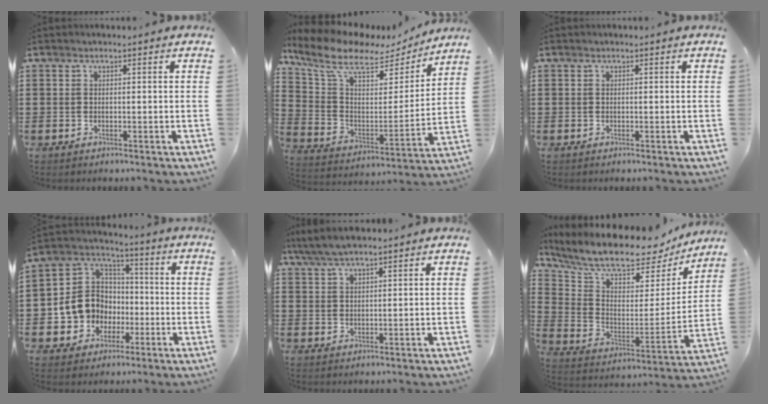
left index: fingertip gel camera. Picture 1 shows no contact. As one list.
[{"total": 9.6, "force": [7.2, 3.3, 5.5], "torque": [-0.141, -0.041, 0.120]}, {"total": 0.0}, {"total": 9.5, "force": [-1.9, 9.1, 2.2], "torque": [-0.103, 0.005, -0.035]}, {"total": 4.2, "force": [3.4, 0.7, 2.3], "torque": [-0.052, 0.000, 0.064]}, {"total": 9.2, "force": [7.9, 2.2, 4.1], "torque": [-0.109, -0.057, 0.135]}]